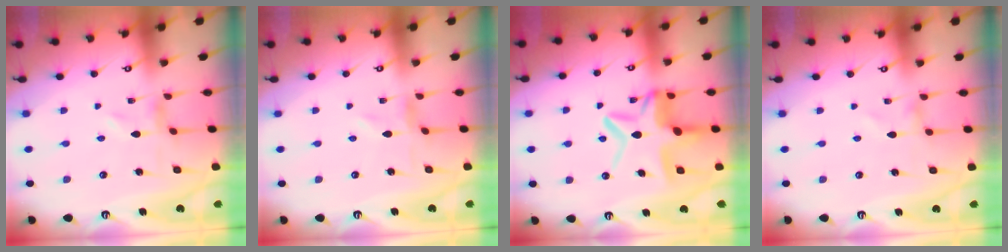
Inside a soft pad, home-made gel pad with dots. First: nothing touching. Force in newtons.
{"total": 0.8, "press": 0.8, "slide": 0.2}
{"total": 13.0, "press": 13.0, "slide": 1.1}
{"total": 0.0}